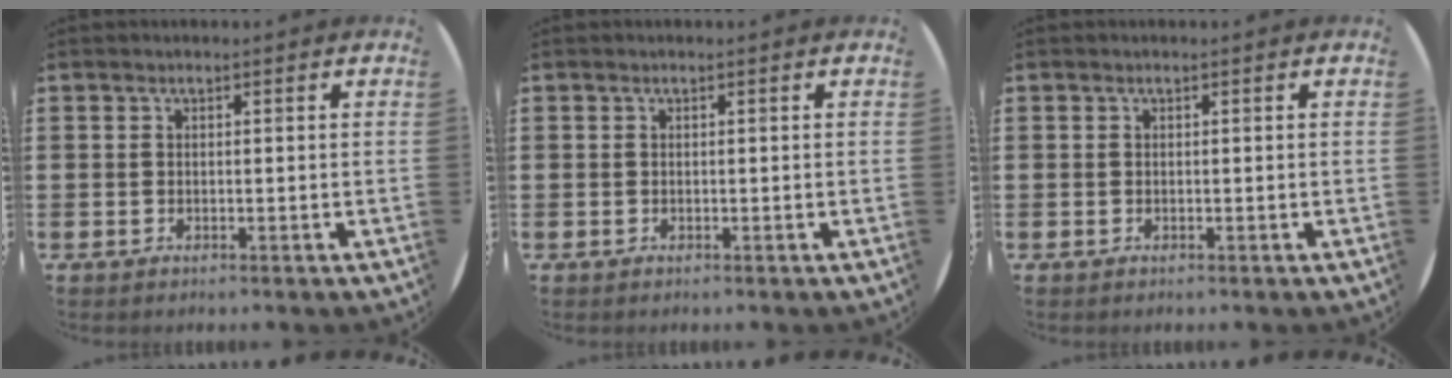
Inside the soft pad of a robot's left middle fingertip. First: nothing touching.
{"total": 0.0}
{"total": 0.0}